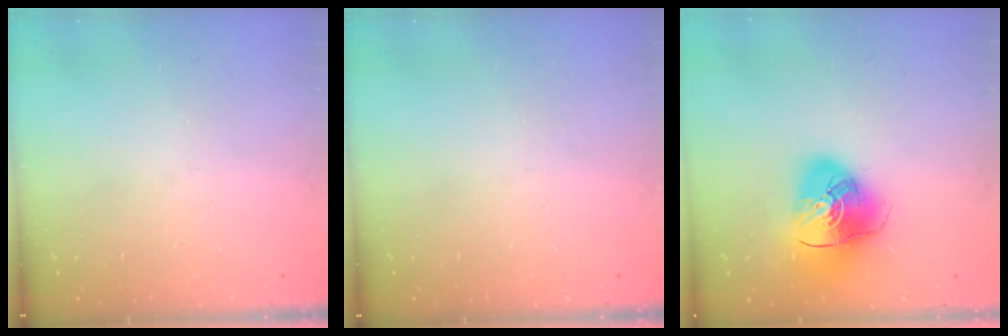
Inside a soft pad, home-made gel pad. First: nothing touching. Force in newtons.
{"total": 0.0}
{"total": 12.3, "press": 12.2, "slide": 1.9}